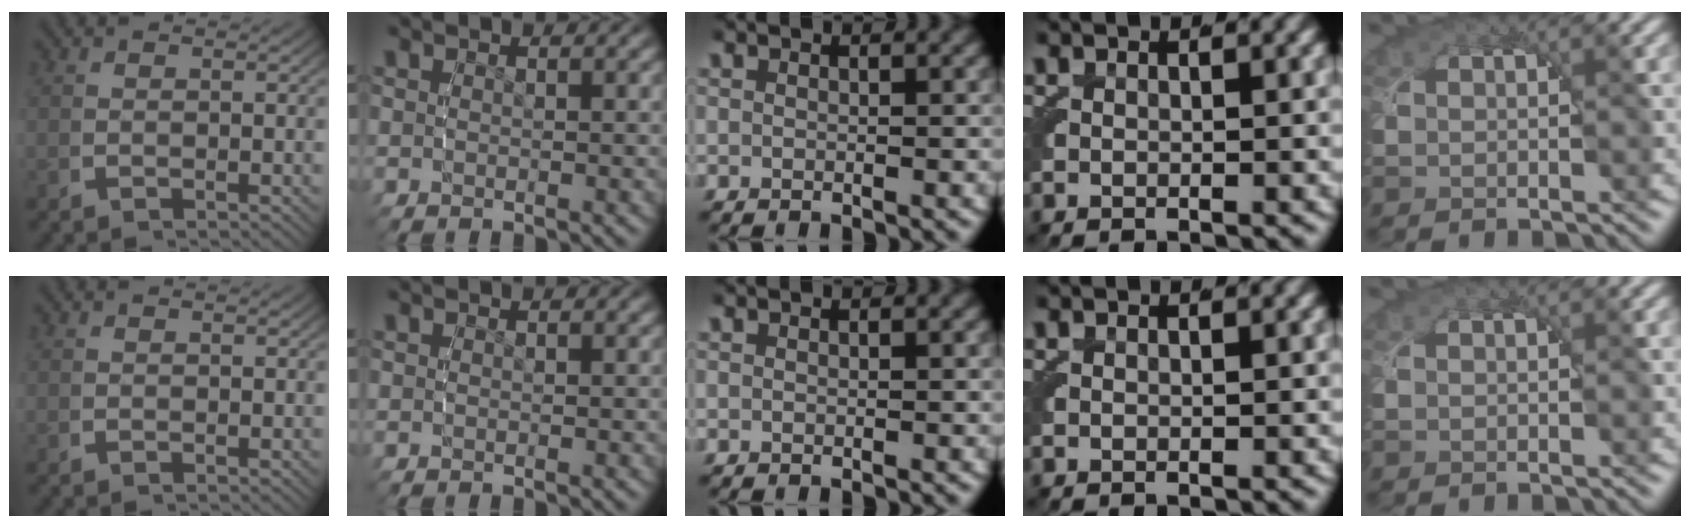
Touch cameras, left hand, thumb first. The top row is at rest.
{}